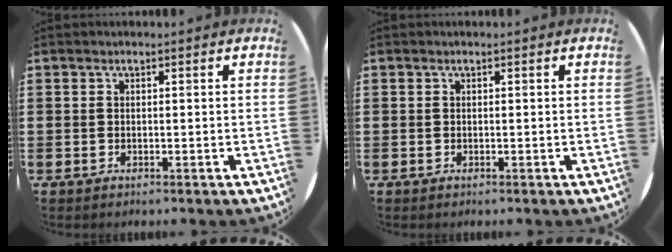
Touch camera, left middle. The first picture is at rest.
{"total": 0.0}